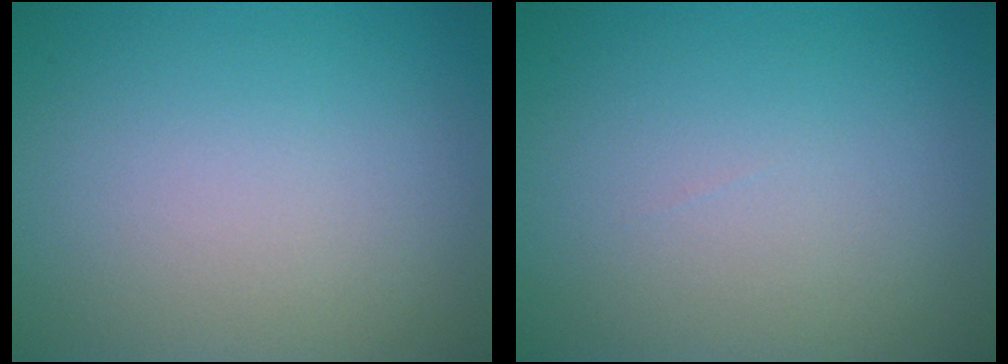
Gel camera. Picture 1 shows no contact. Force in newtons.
{"total": 0.0}